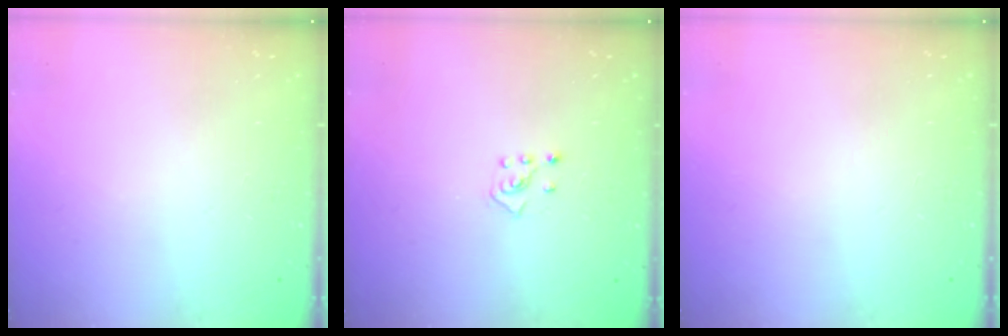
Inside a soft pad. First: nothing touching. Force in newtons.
{"total": 4.2, "press": 4.1, "slide": 0.7}
{"total": 0.0}